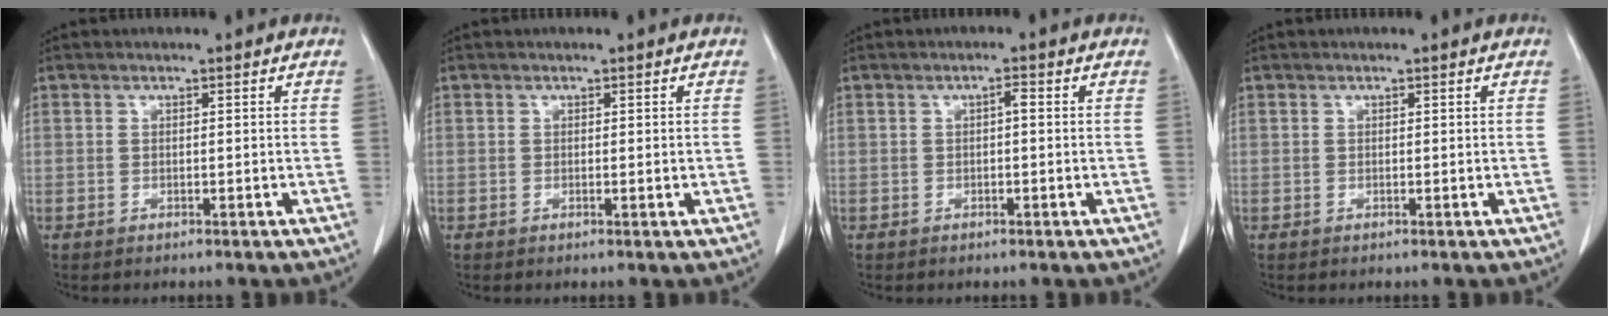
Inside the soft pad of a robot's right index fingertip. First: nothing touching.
{"total": 0.9, "force": [-0.1, 0.2, 0.8], "torque": [-0.012, -0.002, 0.001]}
{"total": 1.0, "force": [0.0, 0.3, 1.0], "torque": [-0.015, 0.003, 0.000]}
{"total": 0.0}